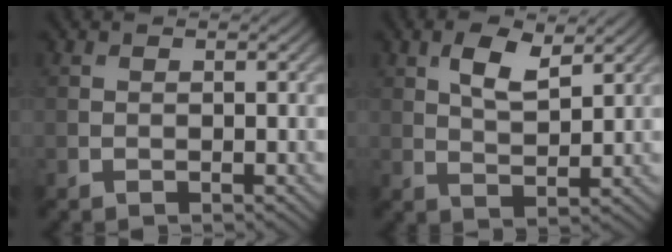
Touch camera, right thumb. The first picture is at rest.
{"total": 5.0, "force": [2.6, 2.1, 3.7], "torque": [-0.079, -0.002, 0.049]}